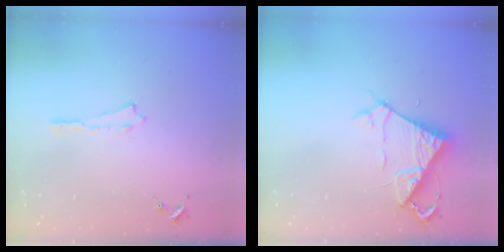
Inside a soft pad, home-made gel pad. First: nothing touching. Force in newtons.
{"total": 6.9, "press": 6.8, "slide": 0.7}